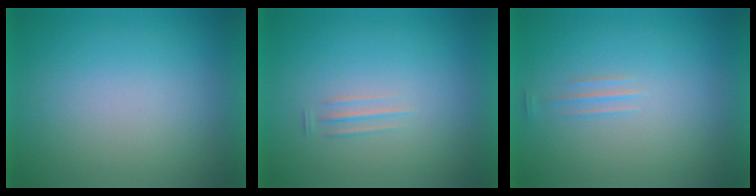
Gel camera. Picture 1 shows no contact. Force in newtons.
{"total": 1.6}
{"total": 1.2}